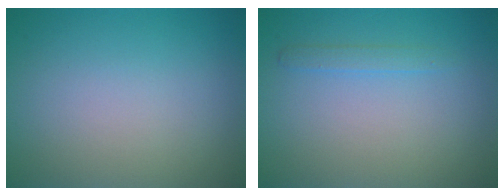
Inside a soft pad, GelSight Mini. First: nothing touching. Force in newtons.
{"total": 1.1, "press": 1.1, "slide": 0.0}